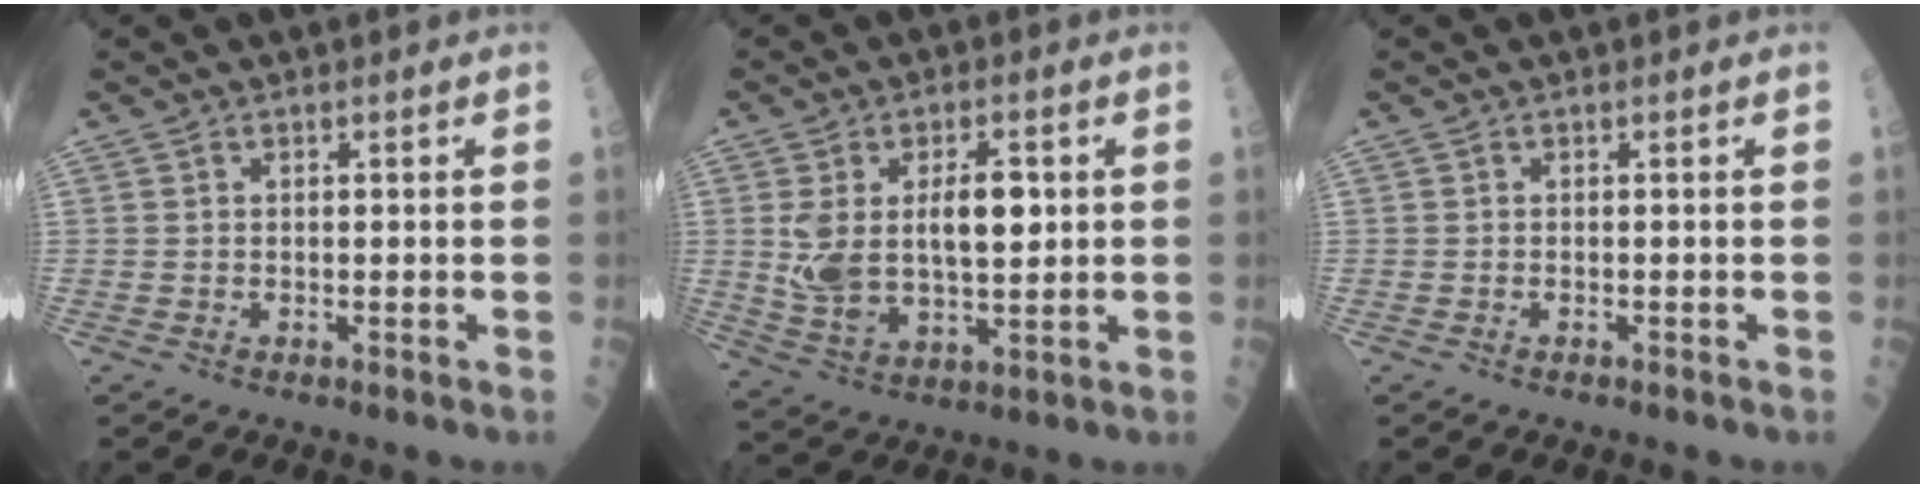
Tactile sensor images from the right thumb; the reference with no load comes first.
{"total": 13.3, "force": [2.0, 6.8, 11.3], "torque": [-0.198, -0.001, 0.046]}
{"total": 0.0}